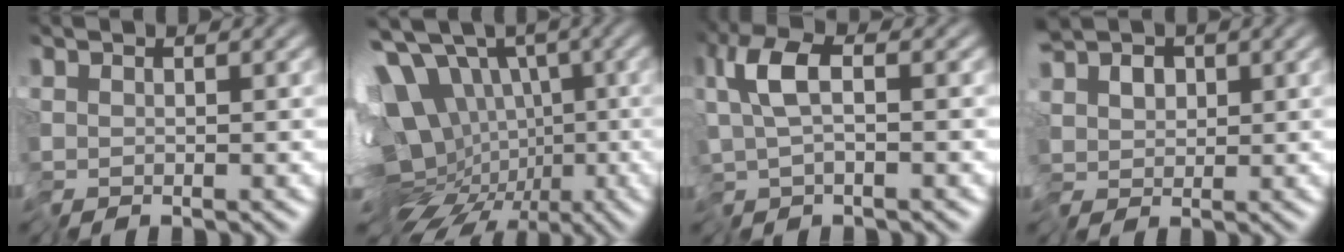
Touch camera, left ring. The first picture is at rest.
{"total": 14.8, "force": [0.7, 11.0, 9.9], "torque": [-0.165, -0.015, 0.031]}
{"total": 3.7, "force": [-1.0, 1.3, 3.4], "torque": [-0.066, 0.001, -0.029]}
{"total": 2.8, "force": [0.3, 1.7, 2.2], "torque": [-0.046, -0.001, 0.001]}